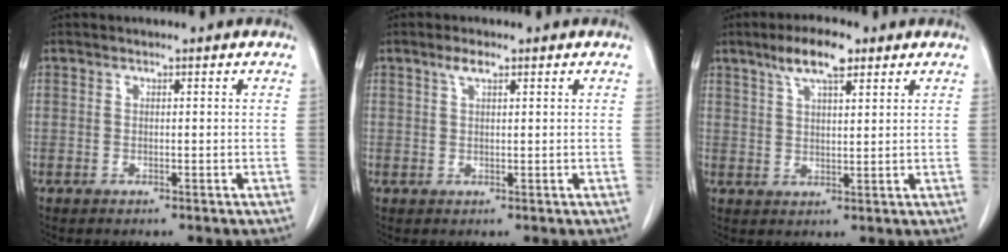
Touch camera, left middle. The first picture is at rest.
{"total": 2.0, "force": [1.2, 0.5, 1.5], "torque": [-0.033, 0.007, 0.024]}
{"total": 6.7, "force": [4.3, 1.6, 4.9], "torque": [-0.094, 0.011, 0.076]}